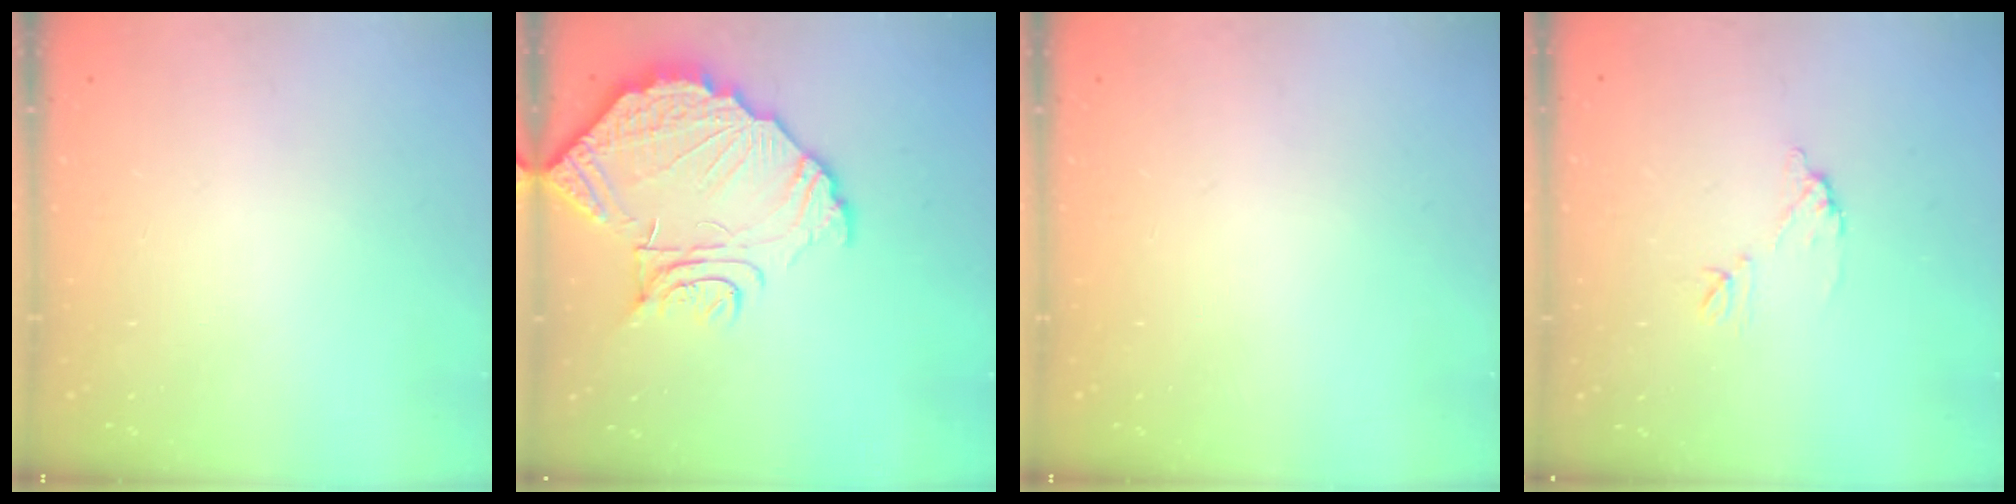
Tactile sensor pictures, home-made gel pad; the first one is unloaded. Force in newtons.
{"total": 14.6, "press": 14.6, "slide": 1.2}
{"total": 0.0}
{"total": 6.5, "press": 6.4, "slide": 0.5}